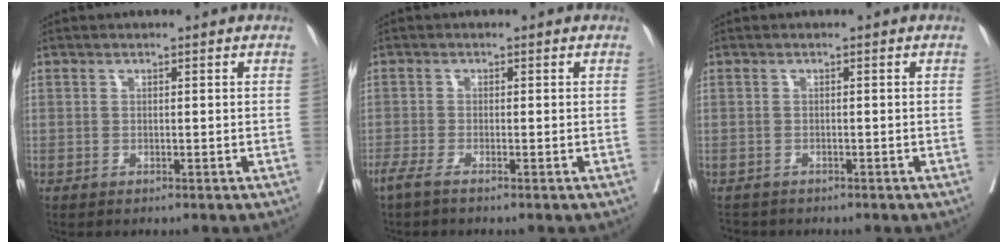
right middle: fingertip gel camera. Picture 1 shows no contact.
{"total": 2.1, "force": [-1.6, -0.1, 1.4], "torque": [-0.026, -0.004, -0.030]}
{"total": 2.5, "force": [-2.2, 1.0, 0.2], "torque": [-0.012, -0.006, -0.035]}